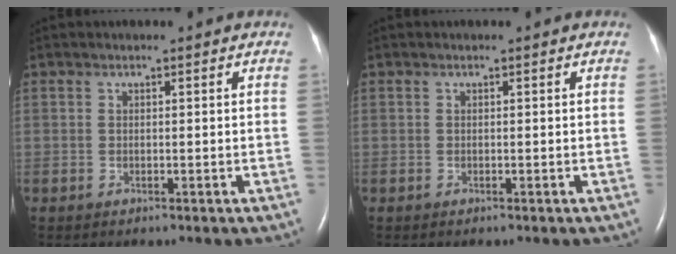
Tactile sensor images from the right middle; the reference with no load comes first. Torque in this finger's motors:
{"motor_torque": [0.25, -0.10, 0.08, 0.01]}